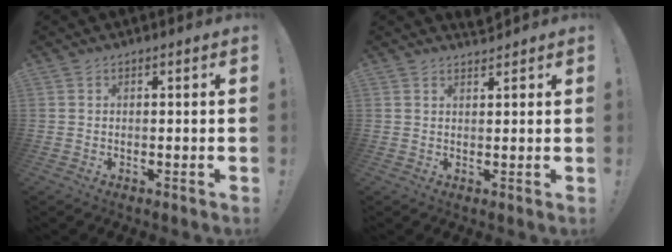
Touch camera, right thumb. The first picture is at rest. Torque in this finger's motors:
{"motor_torque": [0.04, 0.07, 0.02, -0.06, 0.00]}